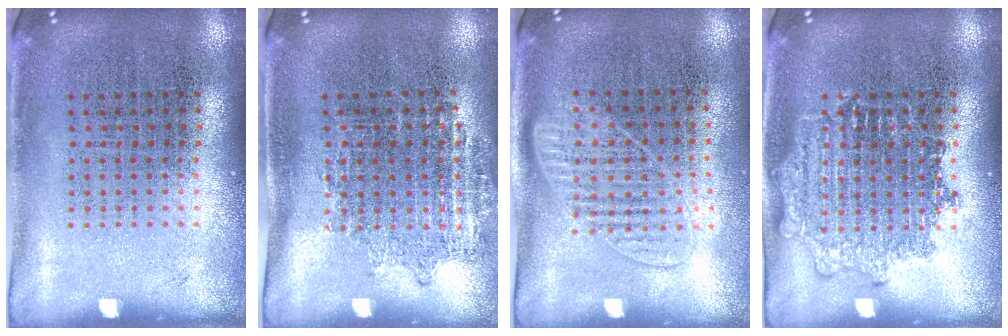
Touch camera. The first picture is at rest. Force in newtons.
{"total": 1.0, "press": 0.9, "slide": 0.4}
{"total": 1.3, "press": 1.2, "slide": 0.5}
{"total": 2.4, "press": 2.4, "slide": 0.3}